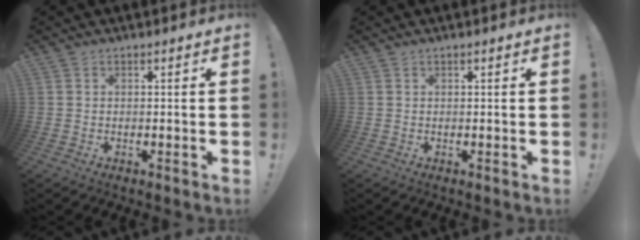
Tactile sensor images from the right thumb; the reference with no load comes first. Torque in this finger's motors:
{"motor_torque": [-0.04, 0.12, -0.15, 0.07, 0.02]}